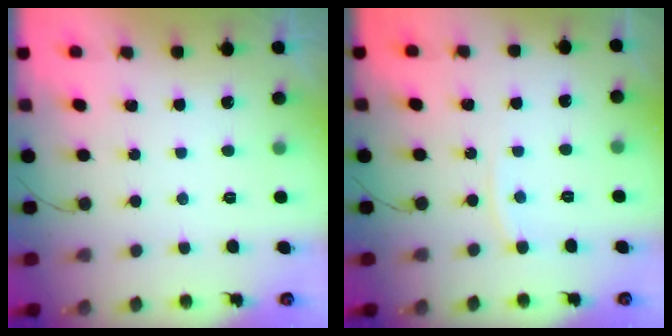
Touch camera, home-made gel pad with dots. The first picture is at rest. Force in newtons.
{"total": 4.5, "press": 4.5, "slide": 0.3}